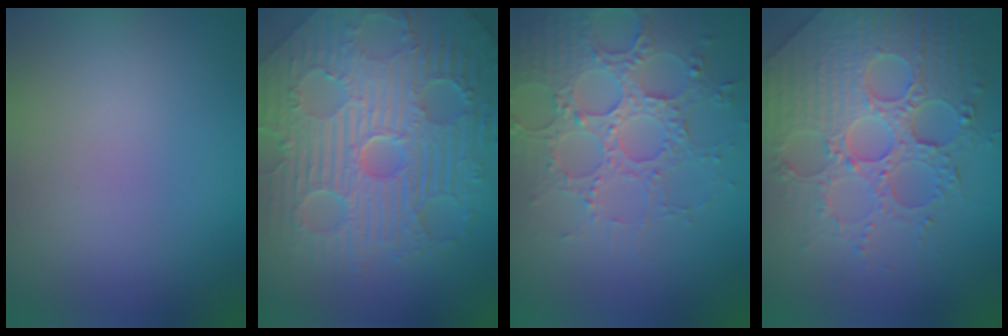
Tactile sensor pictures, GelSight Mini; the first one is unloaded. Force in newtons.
{"total": 11.7, "press": 7.7, "slide": 8.8}
{"total": 4.7, "press": 4.6, "slide": 1.0}
{"total": 7.3, "press": 6.0, "slide": 4.0}